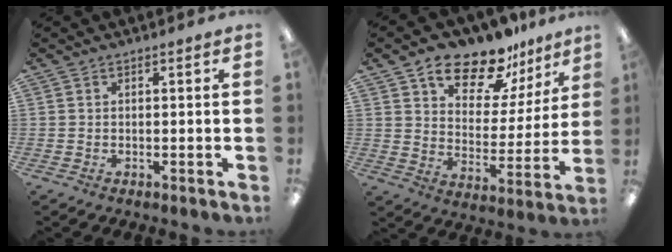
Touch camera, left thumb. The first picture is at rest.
{"total": 15.1, "force": [12.3, 6.6, 5.8], "torque": [-0.102, -0.085, 0.221]}